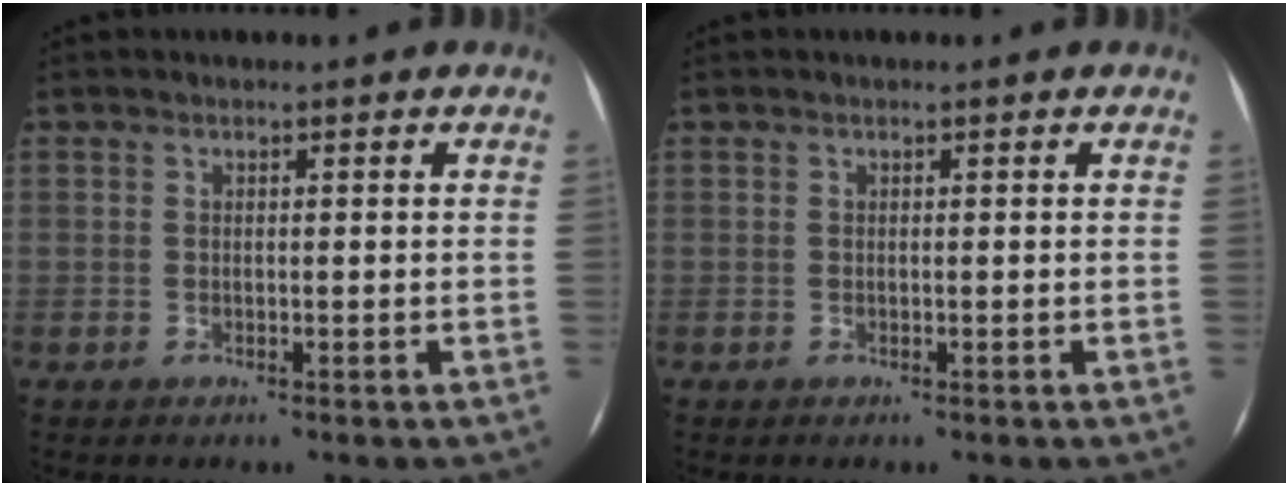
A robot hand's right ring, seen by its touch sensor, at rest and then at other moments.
{"total": 0.0}